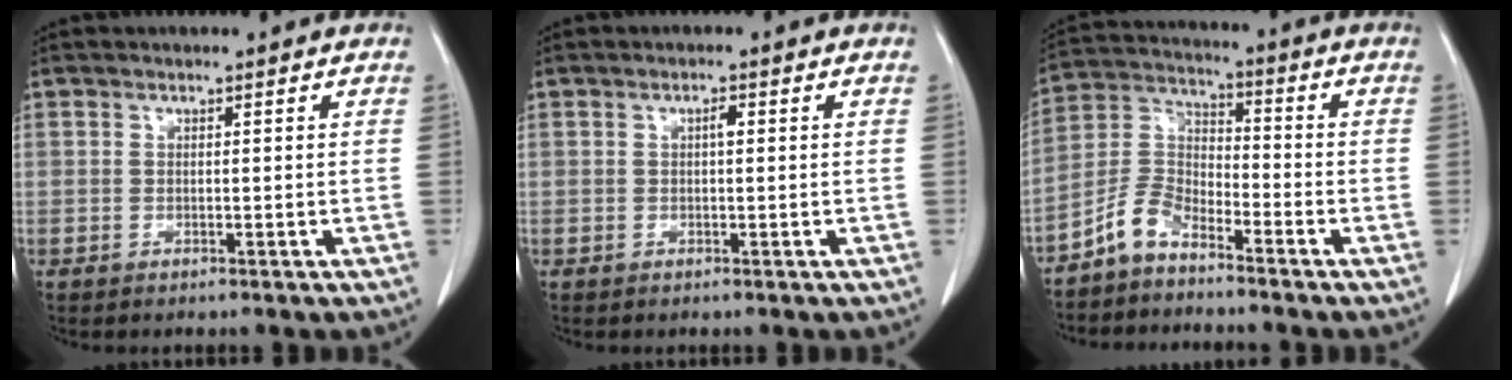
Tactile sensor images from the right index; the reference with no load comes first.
{"total": 1.1, "force": [0.2, 0.3, 1.1], "torque": [-0.018, 0.004, 0.001]}
{"total": 6.4, "force": [-5.1, 2.5, 2.8], "torque": [-0.067, 0.011, -0.111]}